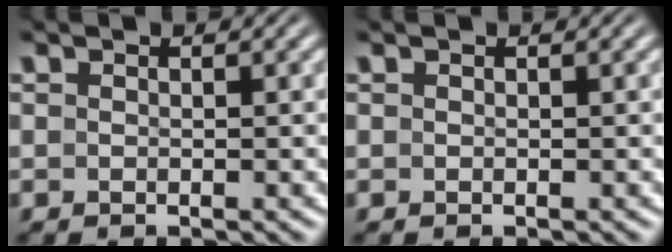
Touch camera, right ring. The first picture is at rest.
{"total": 0.0}